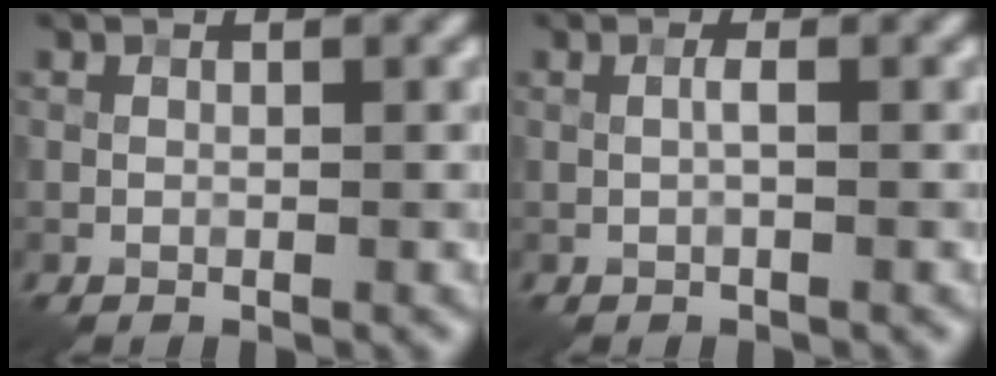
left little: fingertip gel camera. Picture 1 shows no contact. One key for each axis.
{"total": 0.8, "fx": -0.1, "fy": 0.0, "fz": 0.8, "tx": -0.015, "ty": 0.002, "tz": -0.002}